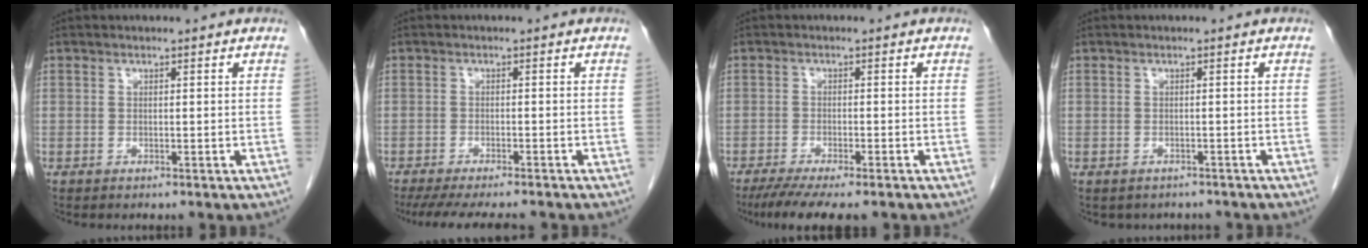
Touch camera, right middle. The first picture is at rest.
{"total": 11.3, "force": [-9.9, 2.0, 5.1], "torque": [-0.076, -0.013, -0.134]}
{"total": 8.5, "force": [-6.7, 1.3, 5.0], "torque": [-0.073, -0.016, -0.104]}
{"total": 3.3, "force": [-2.8, 1.8, 0.3], "torque": [-0.005, 0.006, -0.032]}